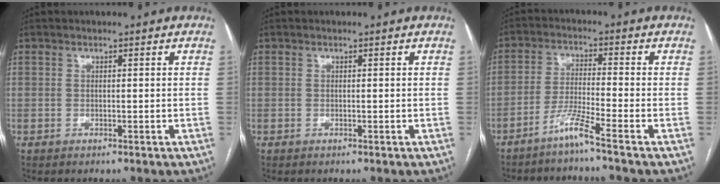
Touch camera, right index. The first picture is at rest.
{"total": 0.0}
{"total": 5.0, "force": [-3.8, -1.4, 2.9], "torque": [-0.065, -0.014, -0.083]}